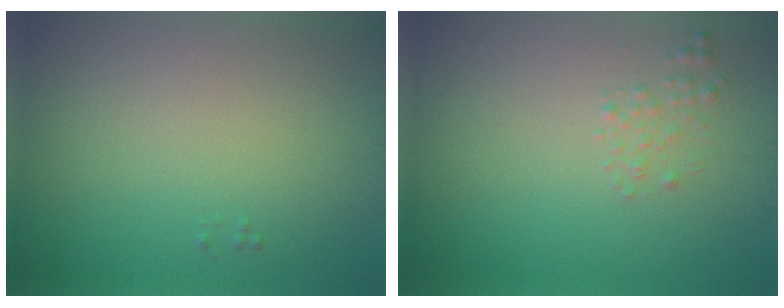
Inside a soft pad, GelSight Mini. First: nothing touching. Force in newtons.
{"total": 1.0, "press": 1.0, "slide": 0.1}